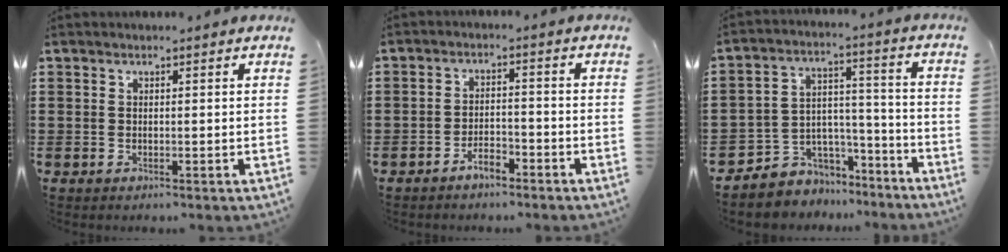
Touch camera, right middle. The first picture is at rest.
{"total": 3.6, "force": [-3.2, 1.3, 1.2], "torque": [-0.025, 0.009, -0.062]}
{"total": 5.6, "force": [-4.2, 3.6, -0.8], "torque": [0.003, 0.011, -0.081]}